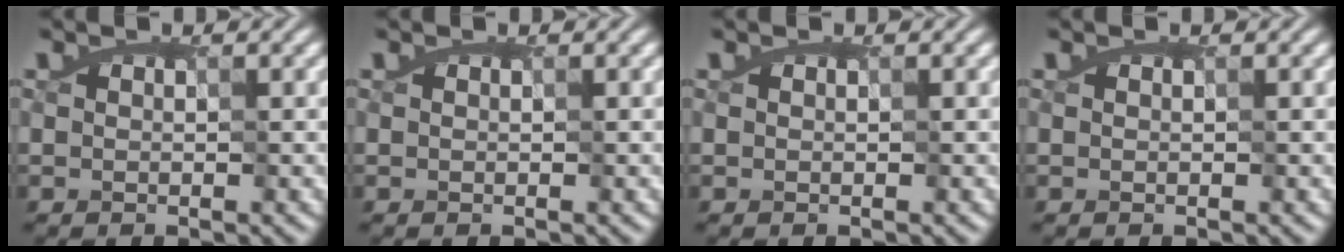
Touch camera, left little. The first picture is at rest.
{"total": 0.0}
{"total": 0.0}
{"total": 0.0}